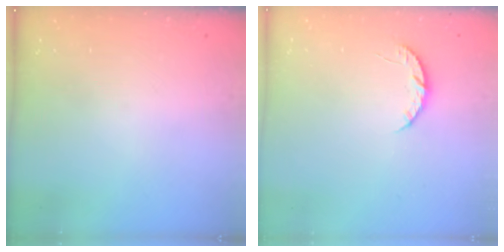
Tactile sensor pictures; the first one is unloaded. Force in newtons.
{"total": 5.0, "press": 4.9, "slide": 0.6}